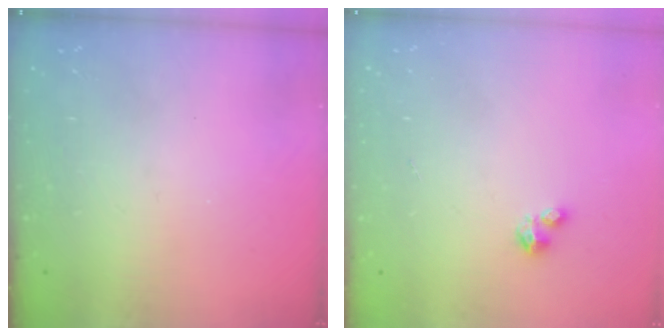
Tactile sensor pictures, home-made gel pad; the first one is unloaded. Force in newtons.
{"total": 2.2, "press": 2.2, "slide": 0.4}